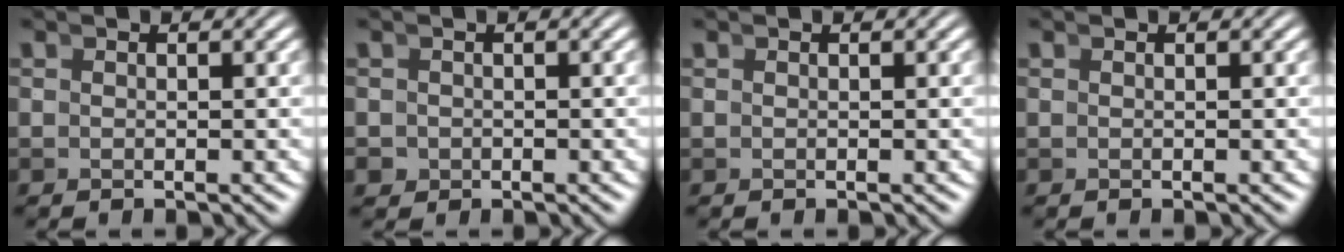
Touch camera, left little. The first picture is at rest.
{"total": 1.8, "force": [-0.8, 1.5, 0.2], "torque": [-0.008, -0.016, -0.009]}
{"total": 0.0}
{"total": 0.0}